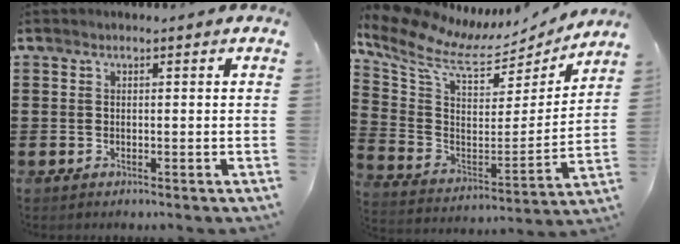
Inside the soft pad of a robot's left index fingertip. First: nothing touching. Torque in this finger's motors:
{"motor_torque": [1.07, -1.07, 0.36, 0.06]}